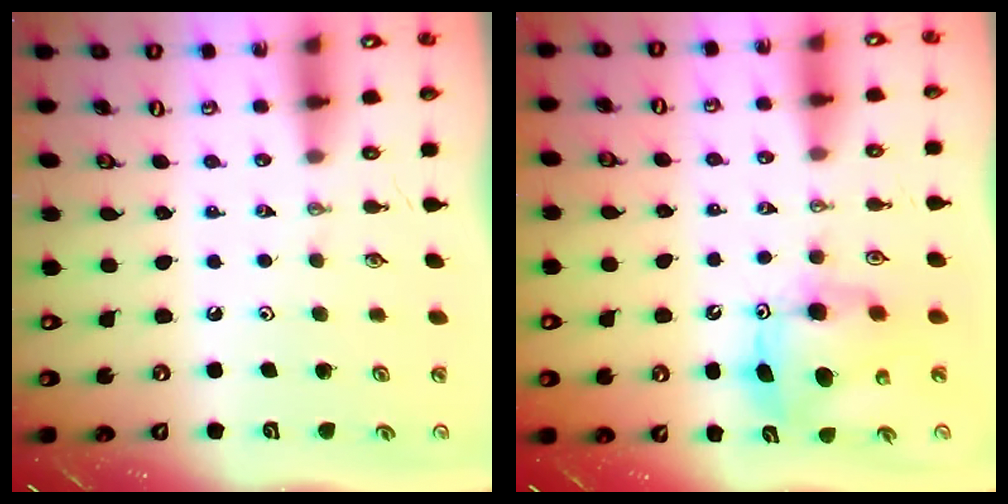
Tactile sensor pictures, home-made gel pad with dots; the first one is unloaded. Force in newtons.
{"total": 8.9, "press": 8.9, "slide": 0.7}